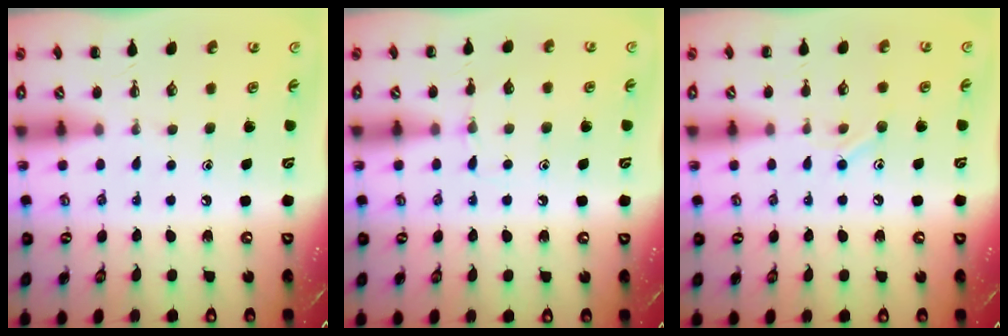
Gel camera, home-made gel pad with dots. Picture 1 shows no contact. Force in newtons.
{"total": 4.7, "press": 4.4, "slide": 1.5}
{"total": 7.6, "press": 7.4, "slide": 1.9}